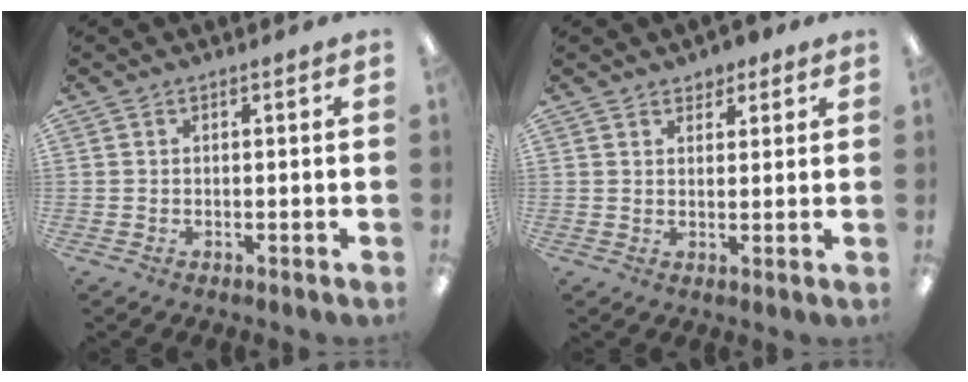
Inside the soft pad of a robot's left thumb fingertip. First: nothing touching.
{"total": 2.9, "force": [2.3, 1.6, 0.3], "torque": [0.006, -0.010, 0.041]}